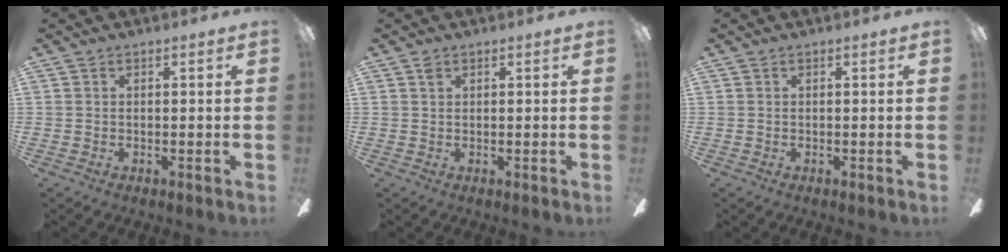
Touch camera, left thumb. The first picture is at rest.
{"total": 0.8, "force": [0.5, 0.5, 0.4], "torque": [-0.011, 0.002, 0.009]}
{"total": 0.0}